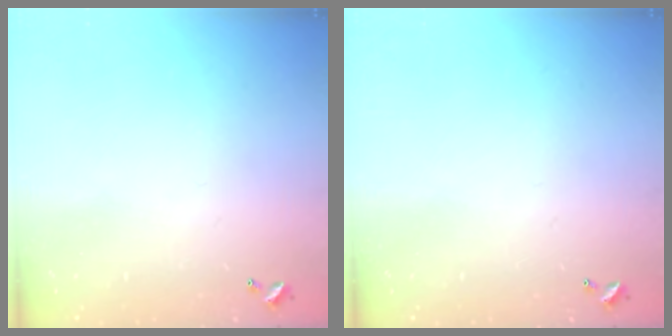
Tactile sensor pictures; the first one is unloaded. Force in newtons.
{"total": 0.0}